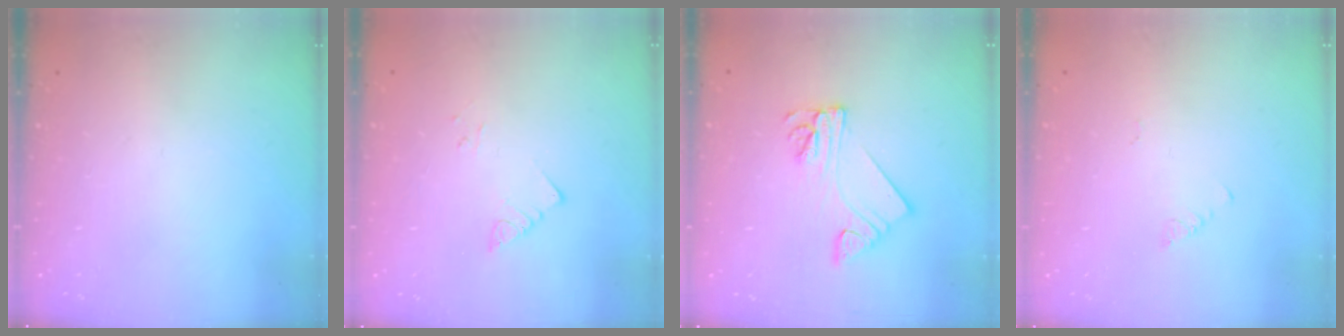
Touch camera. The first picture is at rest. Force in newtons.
{"total": 2.8, "press": 2.8, "slide": 0.2}
{"total": 7.9, "press": 7.9, "slide": 0.8}
{"total": 1.9, "press": 1.9, "slide": 0.4}